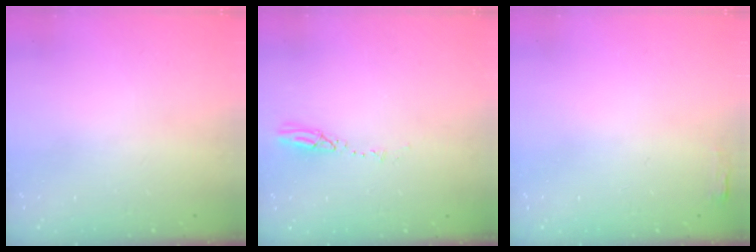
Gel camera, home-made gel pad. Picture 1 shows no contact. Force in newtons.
{"total": 3.9, "press": 3.8, "slide": 0.4}
{"total": 2.7, "press": 2.6, "slide": 0.8}